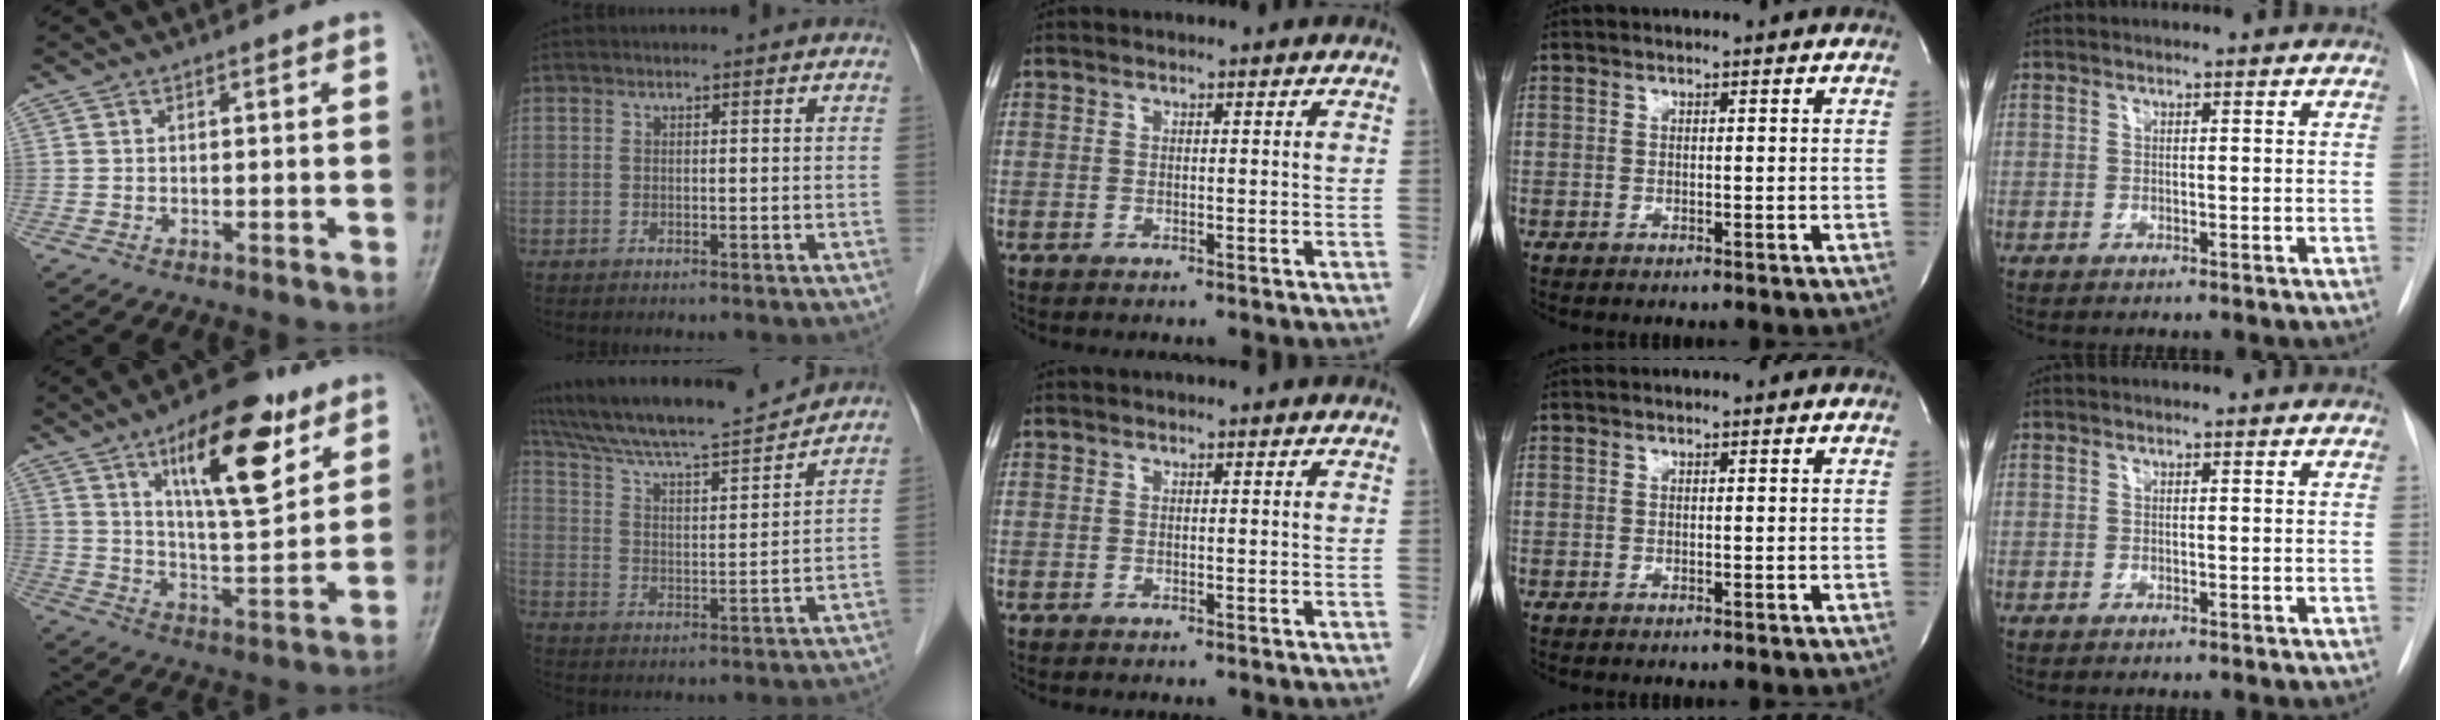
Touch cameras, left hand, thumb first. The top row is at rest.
{"thumb": {"total": 17.9, "force": [9.3, 6.4, 14.0], "torque": [-0.186, -0.045, 0.150]}, "index": {"total": 16.2, "force": [15.0, 0.2, 6.0], "torque": [-0.113, 0.004, 0.248]}}